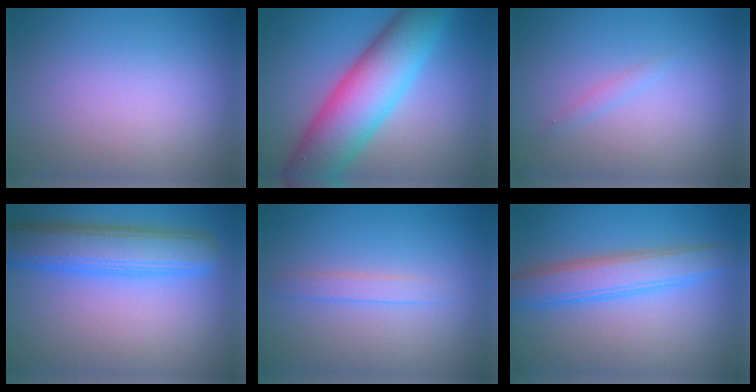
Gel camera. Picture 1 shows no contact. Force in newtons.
{"total": 10.7, "press": 10.7, "slide": 0.2}
{"total": 0.7, "press": 0.7, "slide": 0.1}
{"total": 6.5, "press": 6.5, "slide": 0.2}
{"total": 1.3, "press": 1.3, "slide": 0.0}
{"total": 4.6, "press": 4.6, "slide": 0.2}